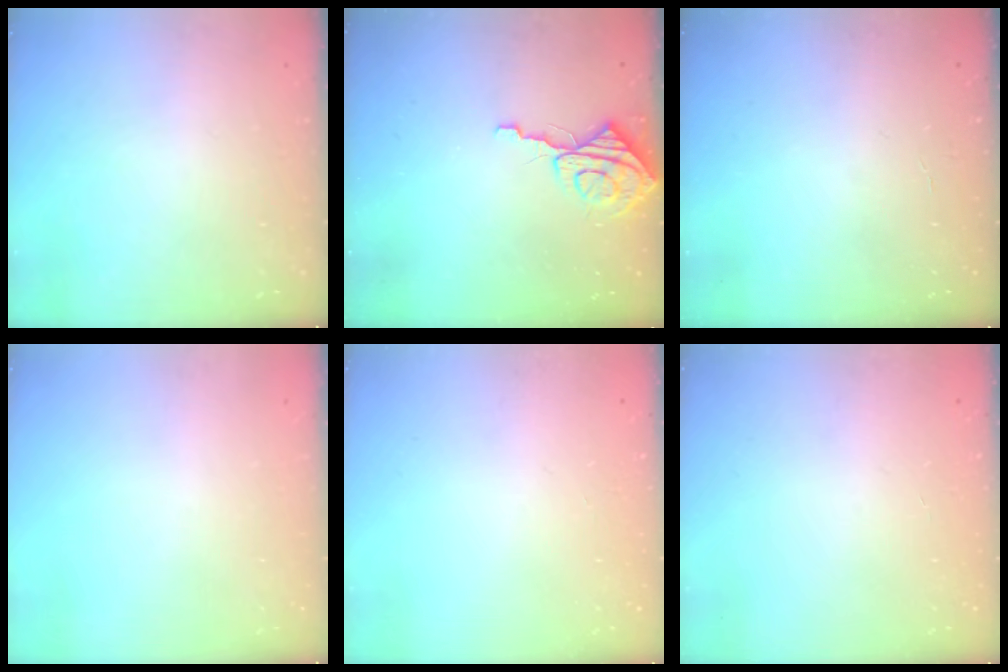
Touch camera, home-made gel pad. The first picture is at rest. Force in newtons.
{"total": 9.1, "press": 9.1, "slide": 0.7}
{"total": 1.1, "press": 1.1, "slide": 0.2}
{"total": 0.0}
{"total": 0.0}
{"total": 0.0}